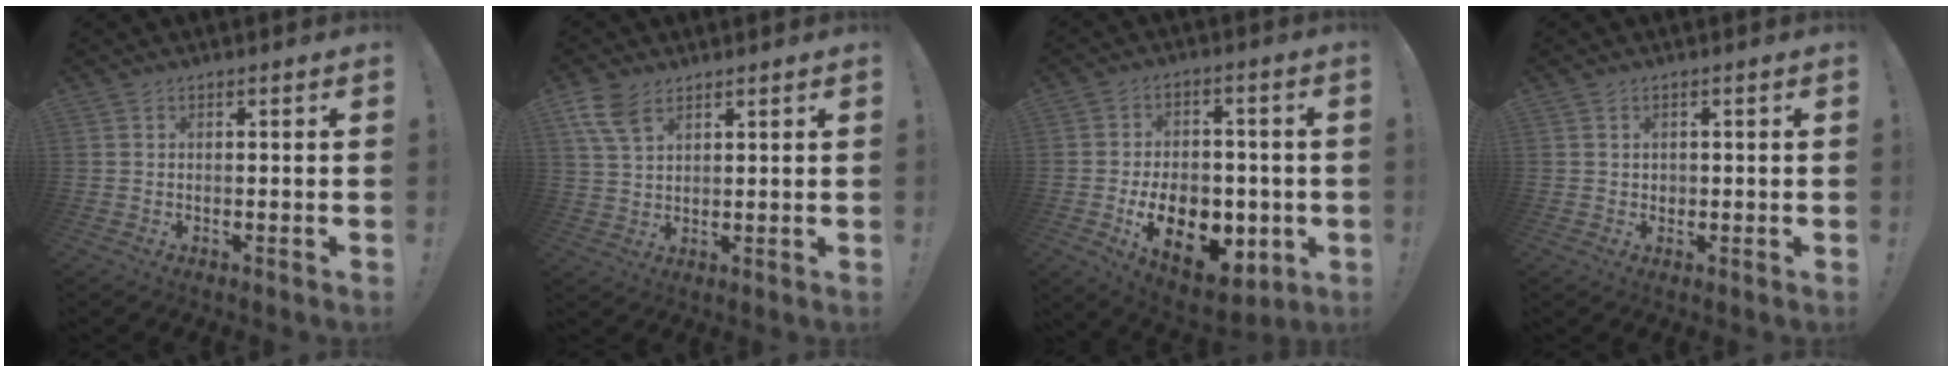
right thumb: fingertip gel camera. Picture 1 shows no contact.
{"total": 7.4, "force": [4.4, 4.0, 4.3], "torque": [-0.081, -0.011, 0.088]}
{"total": 16.8, "force": [-4.9, 11.3, 11.4], "torque": [-0.163, 0.031, -0.066]}
{"total": 1.2, "force": [0.3, 1.1, 0.2], "torque": [0.005, 0.000, 0.002]}